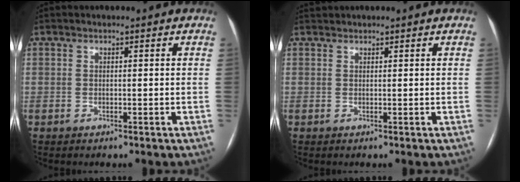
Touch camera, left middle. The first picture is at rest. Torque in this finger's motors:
{"motor_torque": [0.01, -0.16, 0.03, 0.00]}